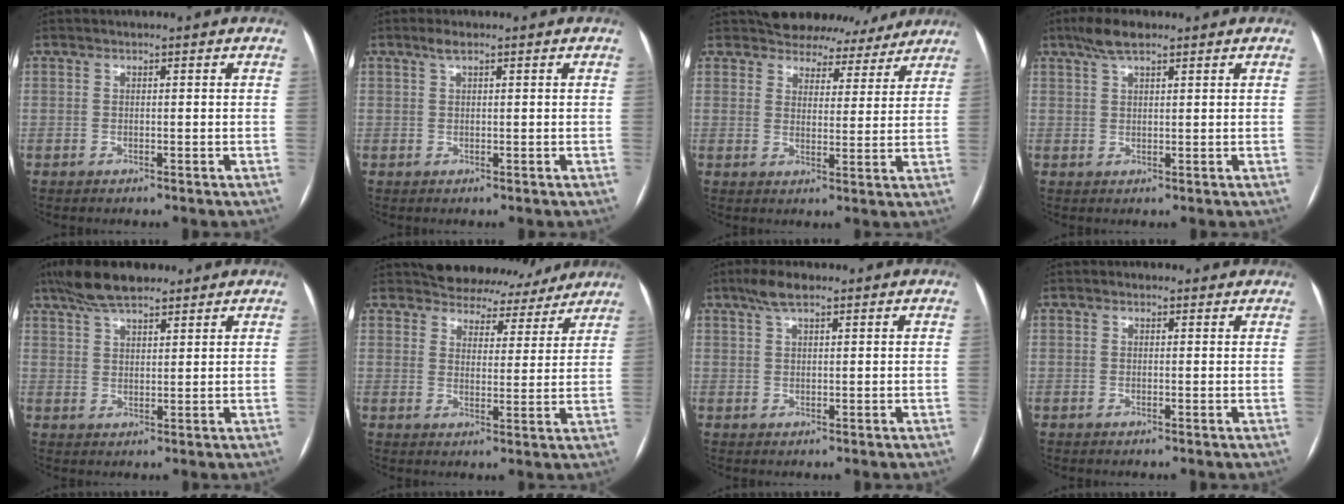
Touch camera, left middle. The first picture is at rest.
{"total": 1.3, "force": [0.9, 0.3, 0.9], "torque": [-0.020, 0.007, 0.018]}
{"total": 10.1, "force": [9.3, 4.0, 0.2], "torque": [0.022, 0.002, 0.103]}
{"total": 4.3, "force": [3.1, 1.2, 2.7], "torque": [-0.060, 0.014, 0.058]}
{"total": 8.8, "force": [6.9, 2.7, 4.8], "torque": [-0.088, 0.026, 0.122]}
{"total": 10.9, "force": [10.1, 4.0, 0.6], "torque": [0.014, 0.000, 0.117]}
{"total": 3.8, "force": [2.7, 1.1, 2.5], "torque": [-0.056, 0.013, 0.050]}
{"total": 1.5, "force": [1.1, 1.0, 0.3], "torque": [-0.004, 0.009, 0.009]}